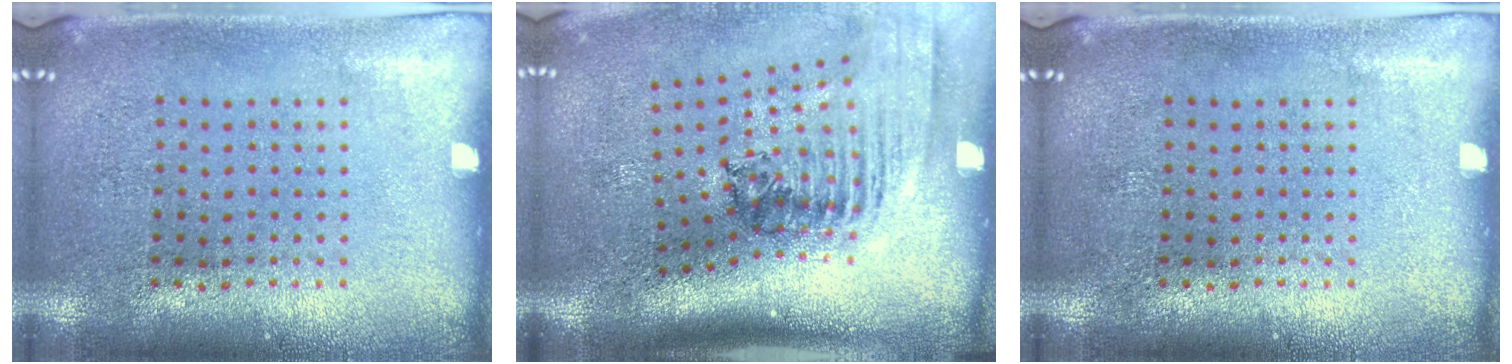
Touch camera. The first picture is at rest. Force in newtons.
{"total": 2.4, "press": 1.7, "slide": 1.7}
{"total": 0.0}